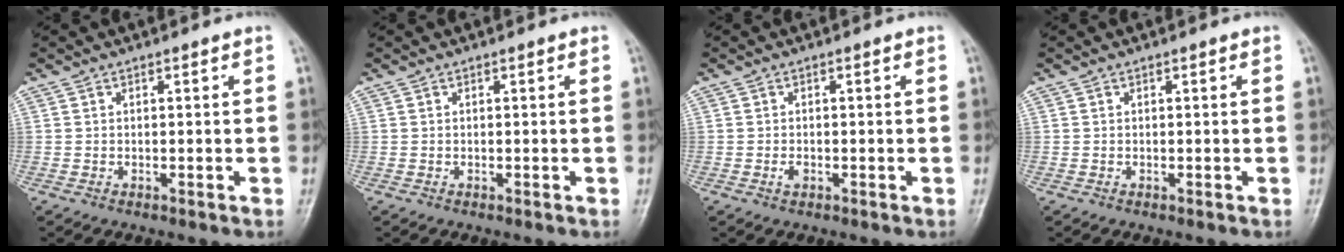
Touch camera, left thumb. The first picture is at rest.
{"total": 0.0}
{"total": 1.3, "force": [-0.4, 0.7, 1.0], "torque": [-0.017, 0.005, -0.007]}
{"total": 0.0}